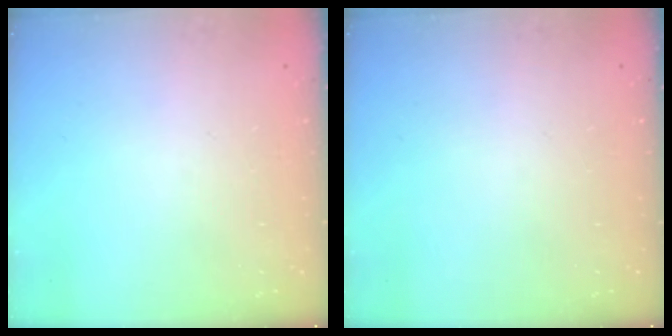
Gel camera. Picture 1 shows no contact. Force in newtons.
{"total": 0.0}